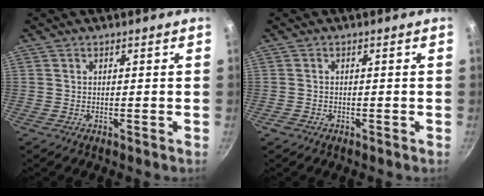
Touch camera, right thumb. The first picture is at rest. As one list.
[{"total": 1.1, "force": [-0.7, 0.8, 0.3], "torque": [-0.011, 0.005, -0.009]}]